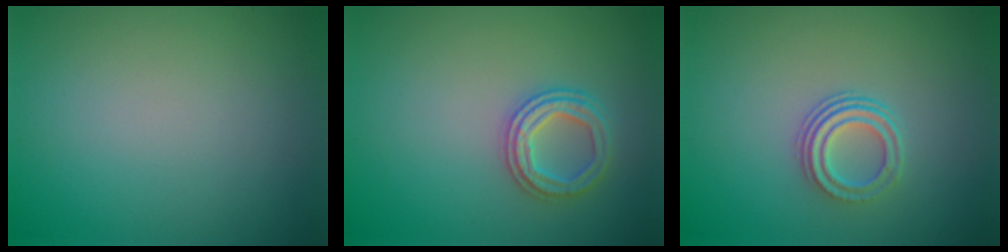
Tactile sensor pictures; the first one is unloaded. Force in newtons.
{"total": 2.6, "press": 2.6, "slide": 0.1}
{"total": 3.0, "press": 2.2, "slide": 2.0}